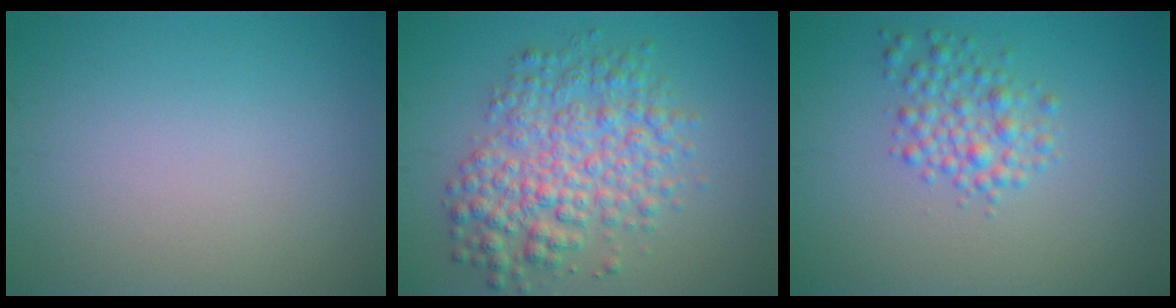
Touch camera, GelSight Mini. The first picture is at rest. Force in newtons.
{"total": 6.1, "press": 6.1, "slide": 0.1}
{"total": 2.8, "press": 2.8, "slide": 0.1}